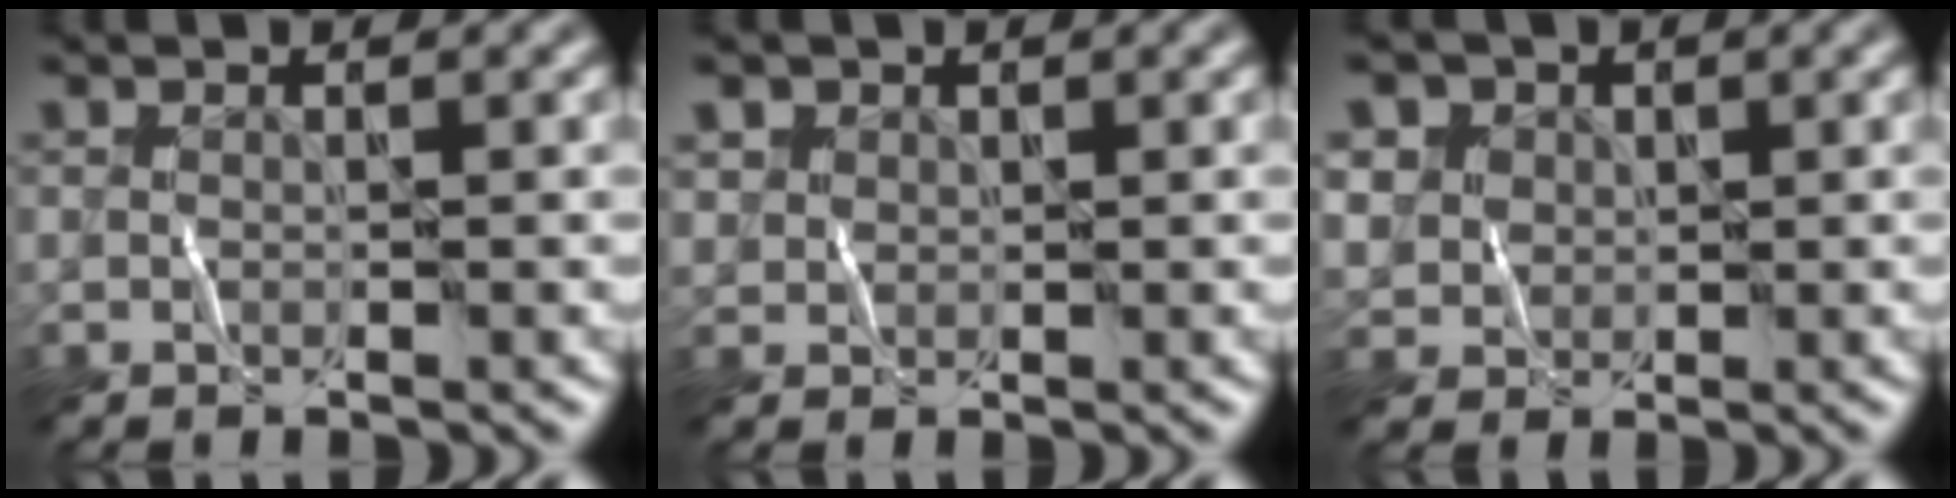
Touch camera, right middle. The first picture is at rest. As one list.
[{"total": 1.0, "force": [0.8, 0.6, -0.3], "torque": [-0.001, 0.008, 0.010]}, {"total": 3.2, "force": [1.9, 2.6, 0.2], "torque": [-0.040, 0.011, 0.041]}]